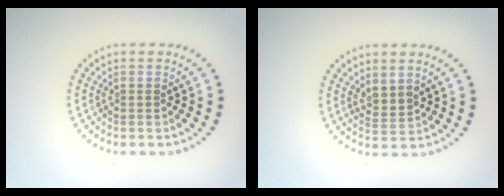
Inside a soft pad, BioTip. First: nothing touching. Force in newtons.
{"total": 1.8, "press": 1.4, "slide": 1.2}